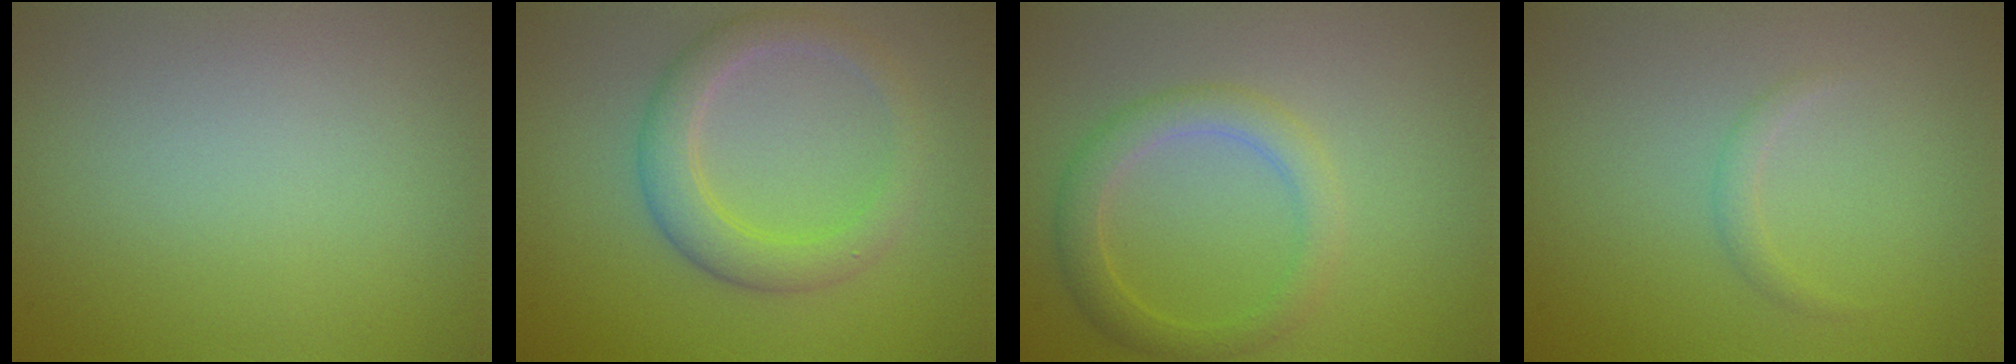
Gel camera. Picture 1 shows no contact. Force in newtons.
{"total": 3.5, "press": 3.5, "slide": 0.3}
{"total": 2.9, "press": 2.9, "slide": 0.1}
{"total": 0.8, "press": 0.8, "slide": 0.0}